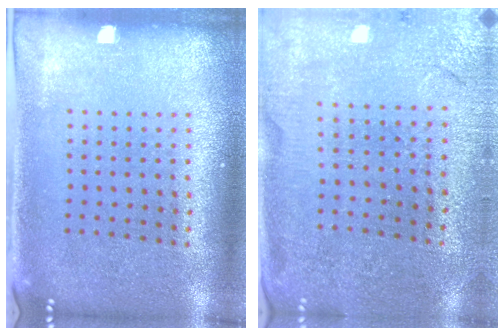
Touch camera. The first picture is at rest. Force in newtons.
{"total": 0.5, "press": 0.5, "slide": 0.2}